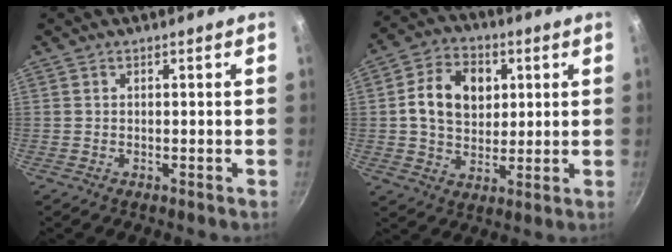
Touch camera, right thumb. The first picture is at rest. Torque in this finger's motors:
{"motor_torque": [-0.90, 1.43, 0.56, -0.36, 0.09]}